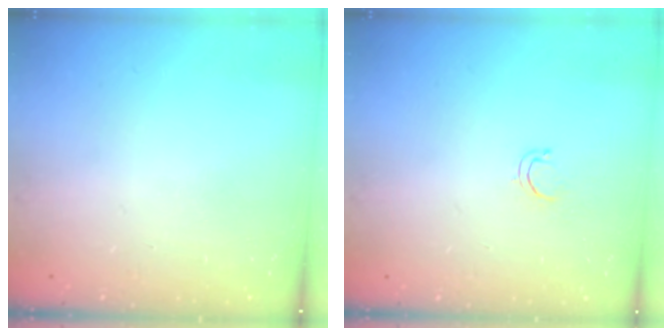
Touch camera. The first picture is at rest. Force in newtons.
{"total": 2.6, "press": 2.5, "slide": 0.4}